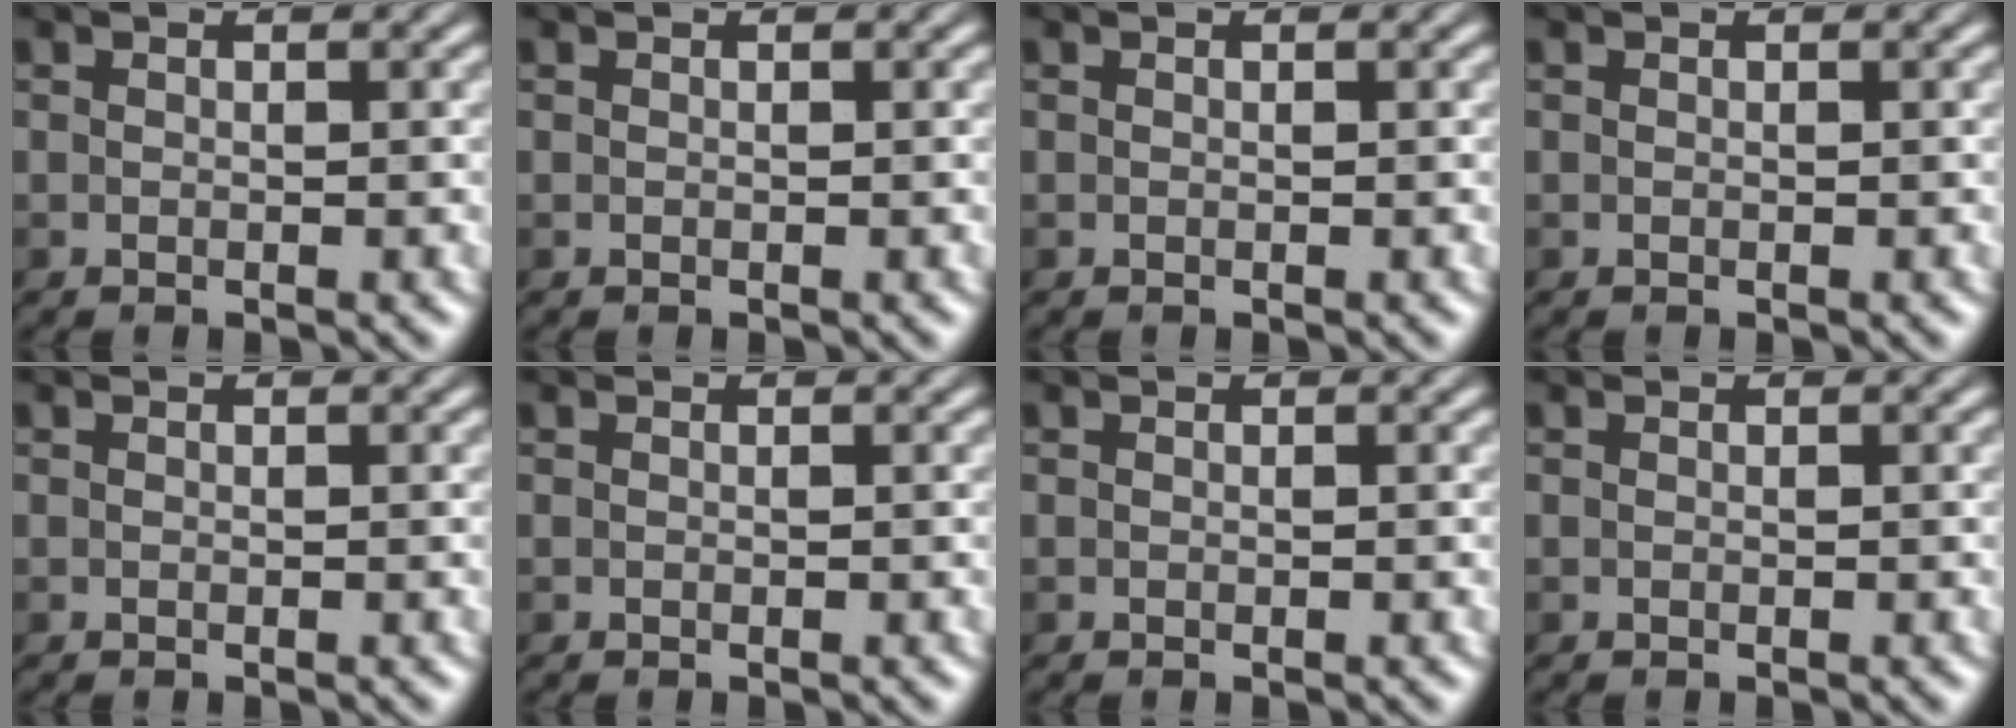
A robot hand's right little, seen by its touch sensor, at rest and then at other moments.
{"total": 0.0}
{"total": 0.0}
{"total": 0.0}
{"total": 0.0}
{"total": 0.0}
{"total": 0.0}
{"total": 0.0}